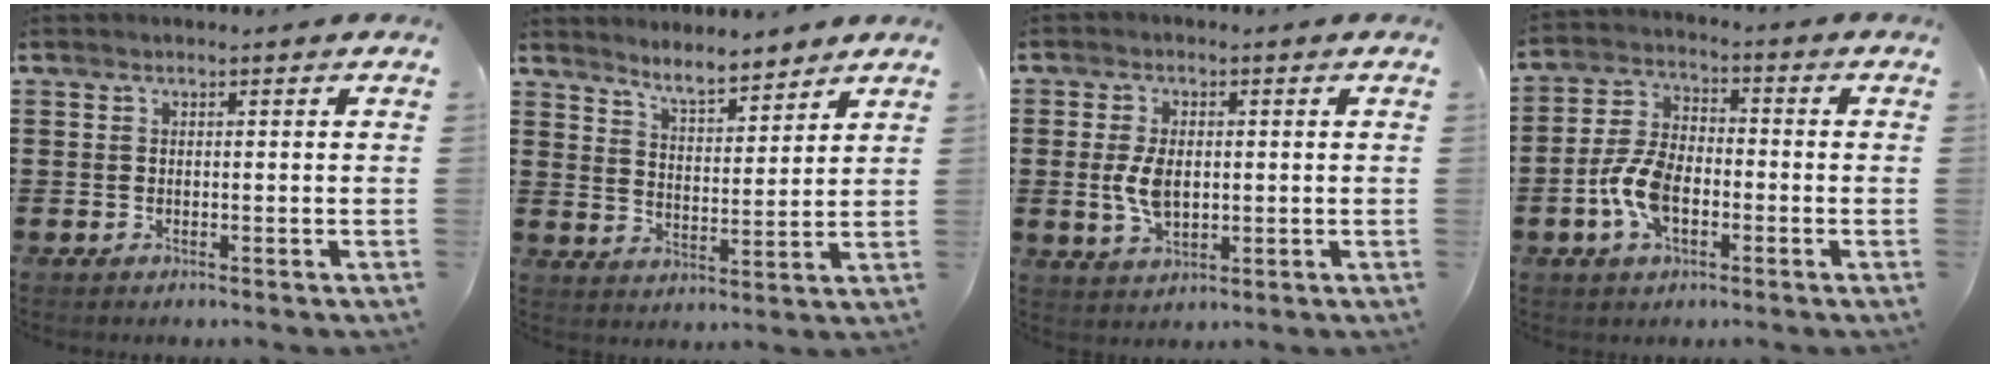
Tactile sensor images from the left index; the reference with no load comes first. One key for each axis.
{"total": 5.4, "fx": 5.2, "fy": 0.5, "fz": 1.5, "tx": -0.046, "ty": -0.020, "tz": 0.095}
{"total": 5.6, "fx": 0.2, "fy": 3.0, "fz": 4.7, "tx": -0.112, "ty": 0.001, "tz": -0.003}
{"total": 8.0, "fx": -2.5, "fy": 4.4, "fz": 6.1, "tx": -0.145, "ty": 0.001, "tz": -0.051}